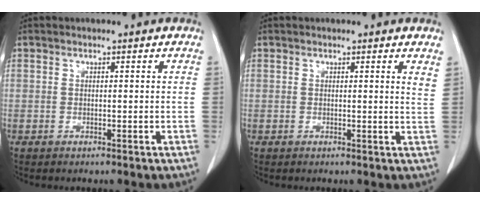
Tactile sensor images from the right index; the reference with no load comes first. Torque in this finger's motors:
{"motor_torque": [0.02, 0.01, 0.03, 0.00]}